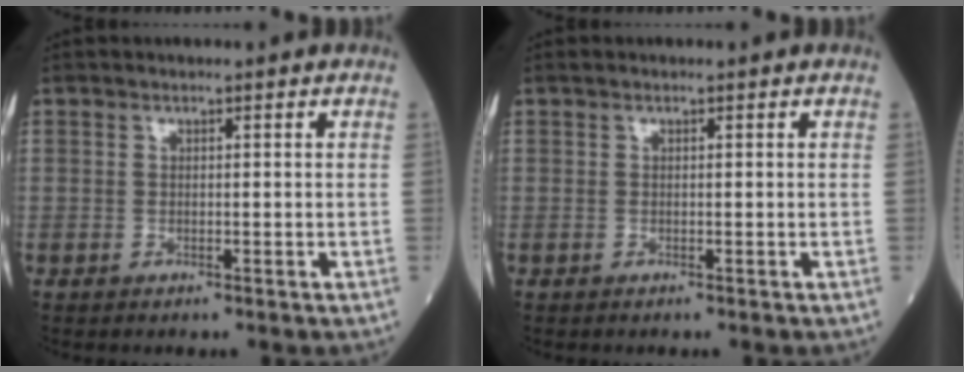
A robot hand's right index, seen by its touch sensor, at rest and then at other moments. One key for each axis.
{"total": 0.0}